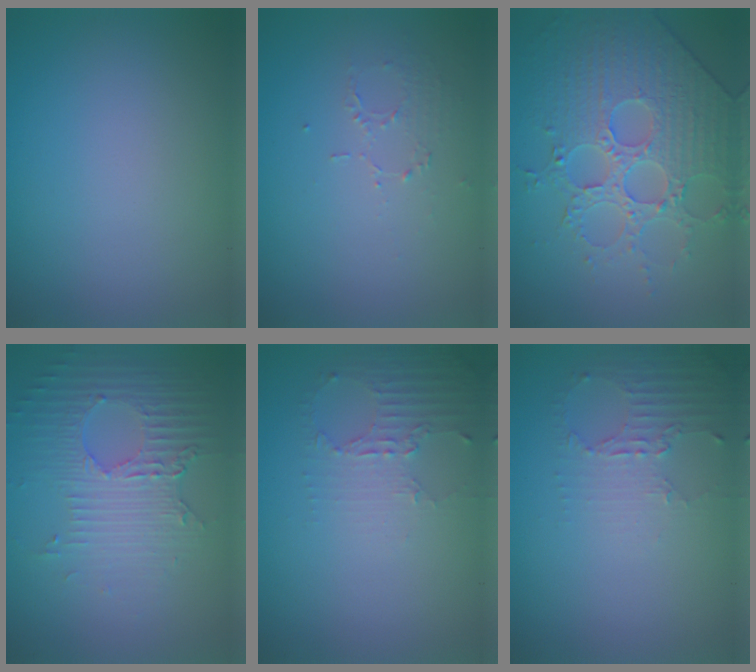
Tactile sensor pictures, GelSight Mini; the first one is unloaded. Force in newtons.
{"total": 1.0, "press": 0.5, "slide": 0.9}
{"total": 4.9, "press": 4.9, "slide": 0.4}
{"total": 5.0, "press": 3.4, "slide": 3.6}
{"total": 2.2, "press": 1.7, "slide": 1.5}
{"total": 2.2, "press": 1.7, "slide": 1.5}